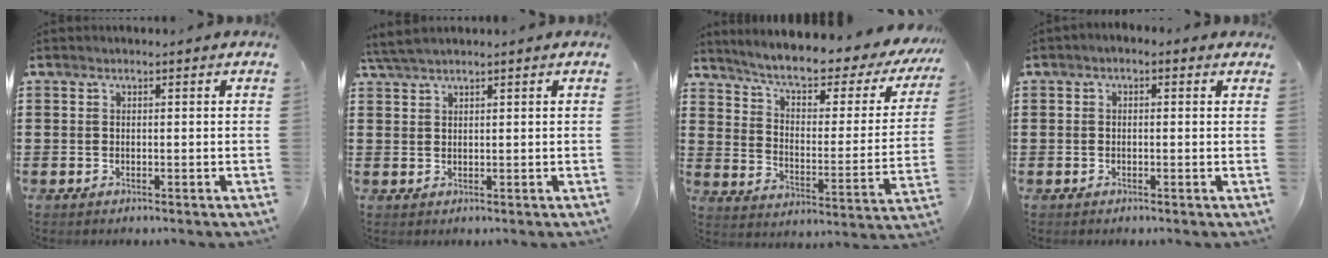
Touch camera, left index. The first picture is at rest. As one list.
[{"total": 2.2, "force": [1.9, 0.2, 1.2], "torque": [-0.028, 0.002, 0.037]}, {"total": 6.8, "force": [5.4, 0.9, 4.0], "torque": [-0.091, -0.039, 0.085]}, {"total": 0.9, "force": [-0.5, 0.5, 0.5], "torque": [-0.010, 0.001, -0.012]}]